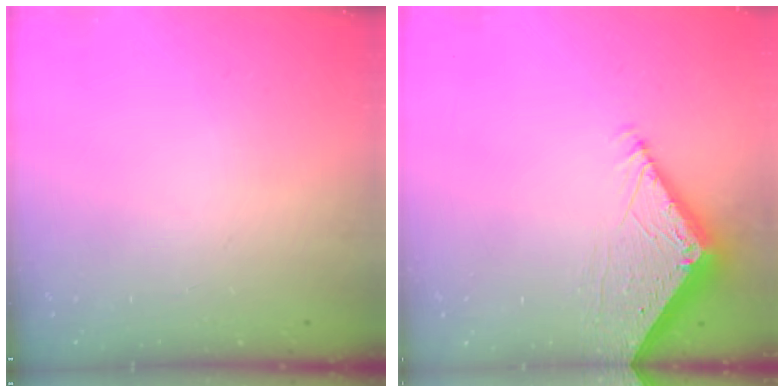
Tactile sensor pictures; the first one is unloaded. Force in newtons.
{"total": 5.7, "press": 5.7, "slide": 0.0}